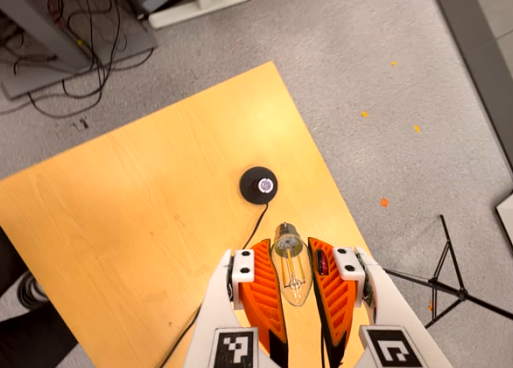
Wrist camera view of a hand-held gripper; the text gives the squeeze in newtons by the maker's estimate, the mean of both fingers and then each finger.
{"total": 19.4, "left": 21.9, "right": 17.0}